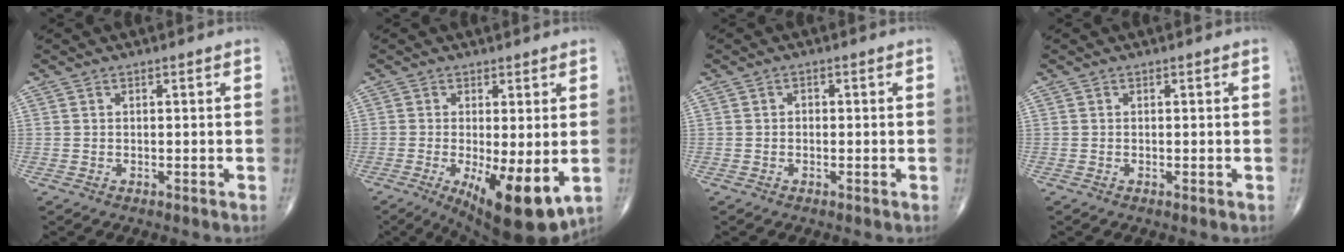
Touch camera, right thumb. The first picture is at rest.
{"total": 12.5, "force": [-3.0, 4.0, 11.4], "torque": [-0.171, -0.027, -0.034]}
{"total": 0.7, "force": [-0.1, 0.6, 0.4], "torque": [0.001, 0.003, -0.007]}
{"total": 0.0}